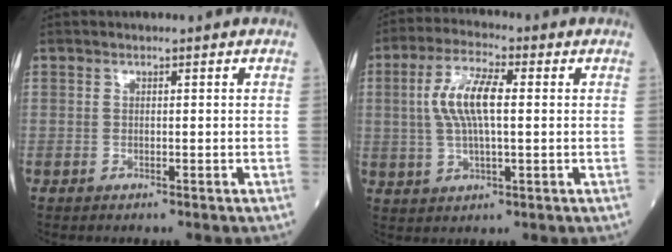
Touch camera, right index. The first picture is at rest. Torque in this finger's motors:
{"motor_torque": [0.20, 0.00, 0.23, 0.09]}